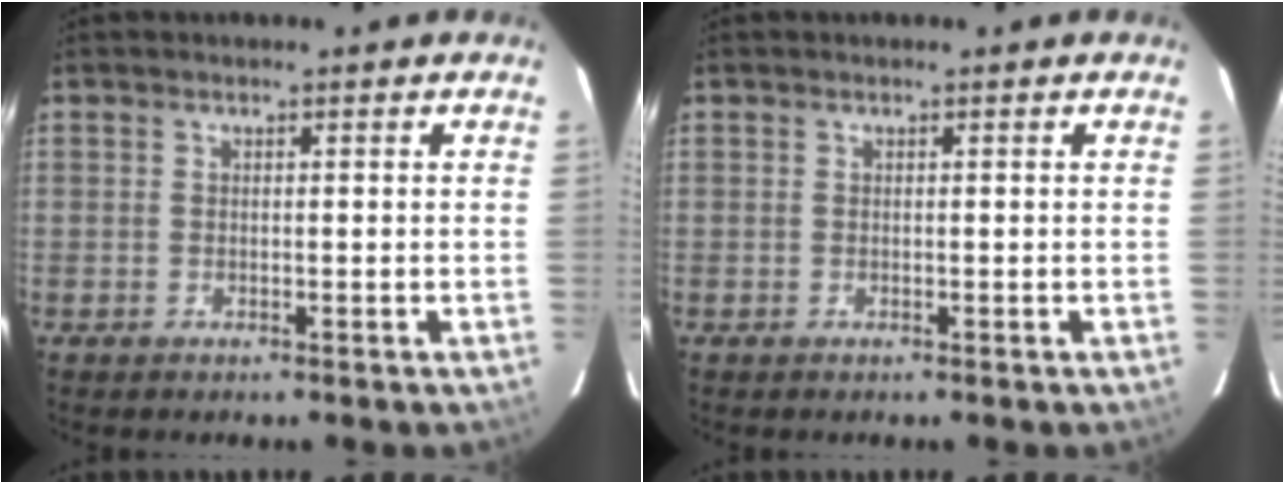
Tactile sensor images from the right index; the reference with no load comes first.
{"total": 0.0}